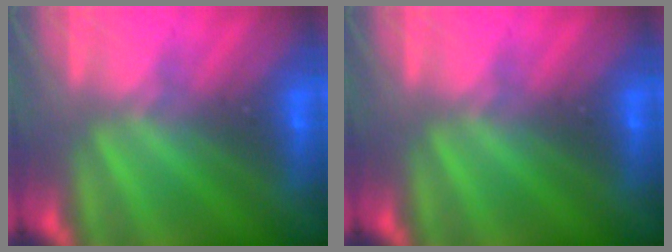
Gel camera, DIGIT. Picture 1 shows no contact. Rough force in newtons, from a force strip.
{"total": 0.0}